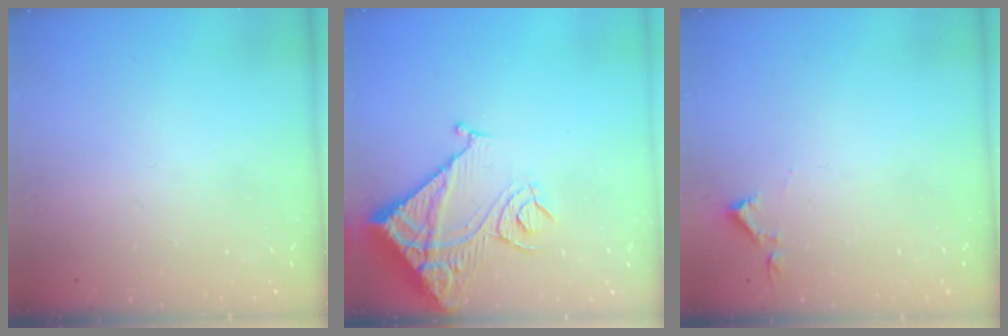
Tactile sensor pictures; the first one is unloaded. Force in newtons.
{"total": 13.7, "press": 13.6, "slide": 1.6}
{"total": 2.9, "press": 2.9, "slide": 0.5}